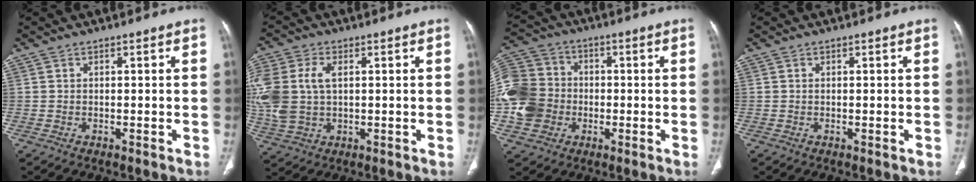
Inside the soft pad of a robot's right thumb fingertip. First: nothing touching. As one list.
[{"total": 14.3, "force": [2.0, 9.5, 10.5], "torque": [-0.271, 0.006, 0.044]}, {"total": 15.1, "force": [-2.6, 12.9, 7.4], "torque": [-0.154, 0.023, -0.053]}, {"total": 0.0}]